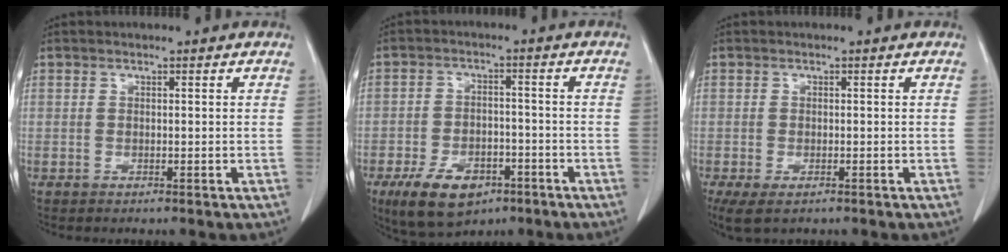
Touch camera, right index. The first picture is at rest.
{"total": 9.9, "force": [-5.7, 5.3, 6.1], "torque": [-0.109, -0.006, -0.090]}
{"total": 4.2, "force": [-2.4, 1.7, 3.1], "torque": [-0.062, -0.011, -0.039]}